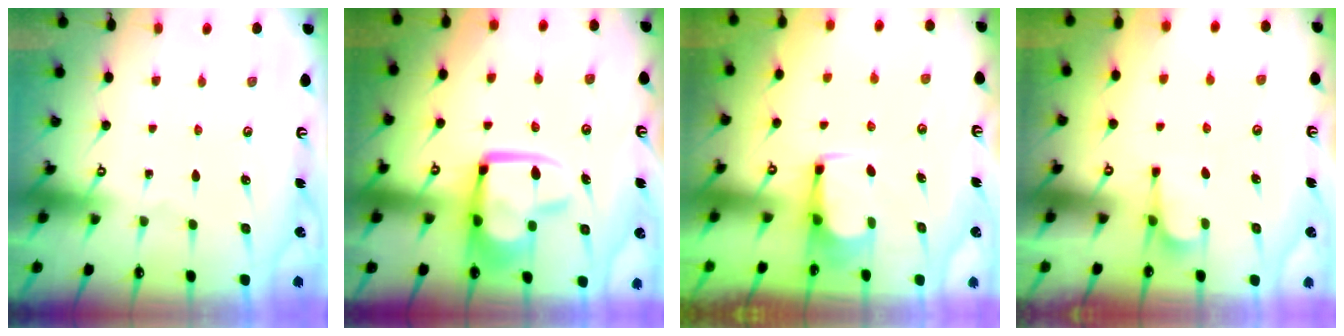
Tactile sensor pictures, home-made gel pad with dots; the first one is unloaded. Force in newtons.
{"total": 12.3, "press": 12.2, "slide": 1.5}
{"total": 2.5, "press": 2.4, "slide": 0.4}
{"total": 2.8, "press": 2.7, "slide": 0.9}